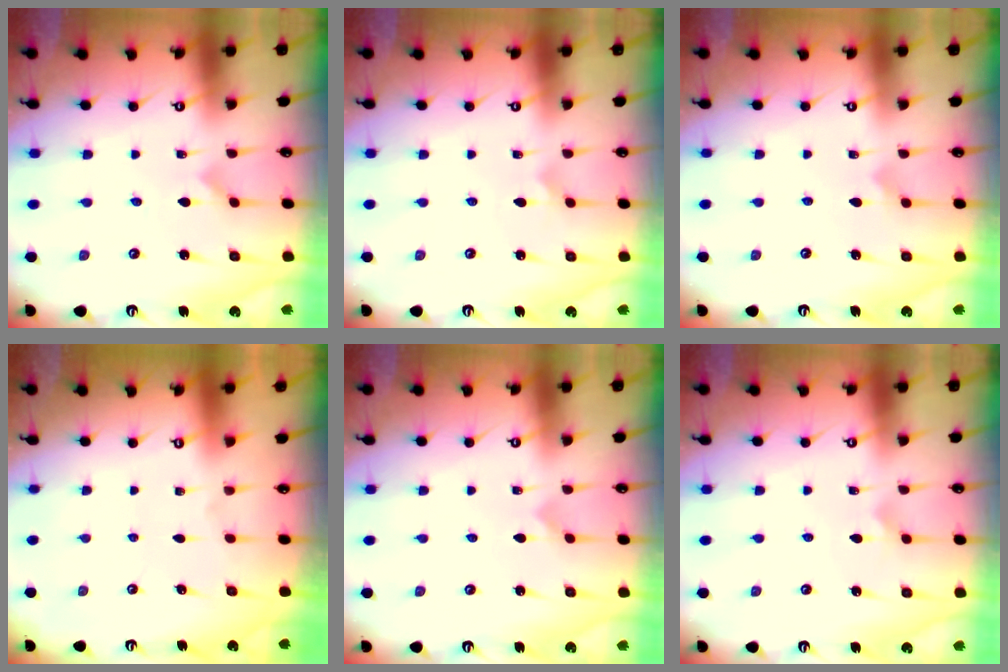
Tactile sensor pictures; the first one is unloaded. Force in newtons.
{"total": 1.5, "press": 1.5, "slide": 0.0}
{"total": 3.0, "press": 3.0, "slide": 0.2}
{"total": 0.0}
{"total": 0.0}
{"total": 2.1, "press": 2.0, "slide": 0.3}